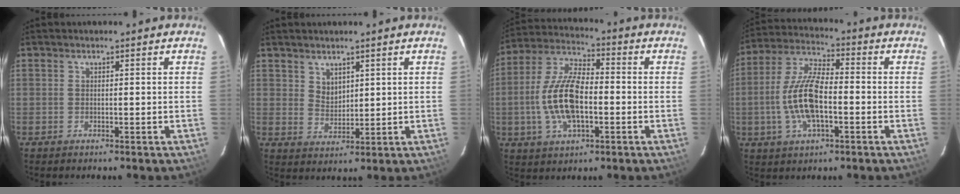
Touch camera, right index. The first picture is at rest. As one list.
[{"total": 3.5, "force": [2.5, 2.2, 1.2], "torque": [-0.014, 0.001, 0.050]}, {"total": 13.9, "force": [-2.4, 6.1, 12.3], "torque": [-0.258, 0.006, -0.047]}, {"total": 12.7, "force": [-2.7, 4.8, 11.5], "torque": [-0.241, 0.004, -0.053]}]